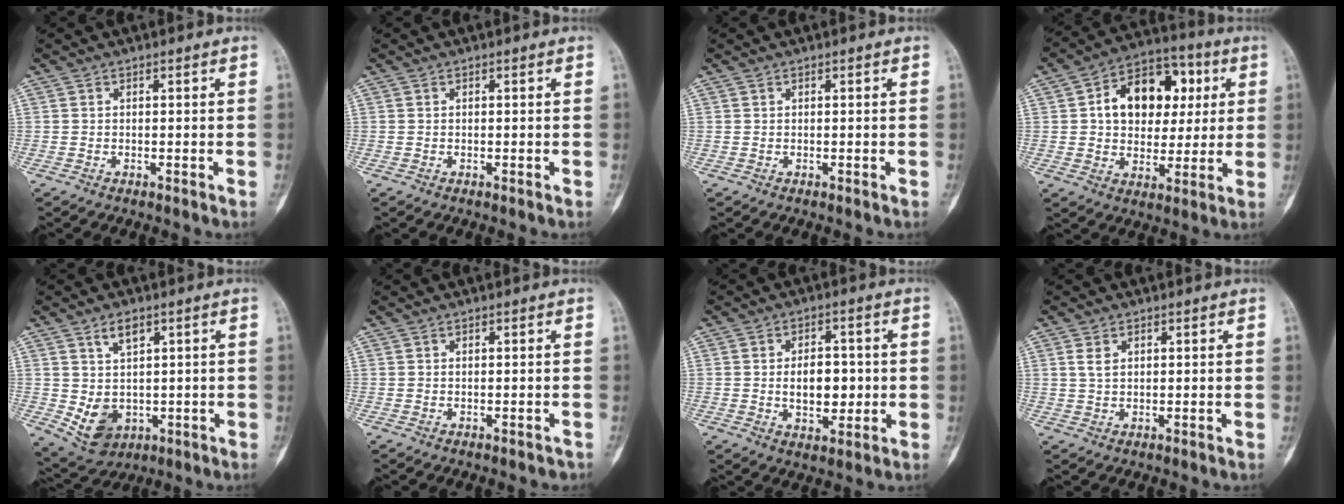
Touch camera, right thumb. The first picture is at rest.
{"total": 0.0}
{"total": 0.0}
{"total": 16.3, "force": [3.5, 11.6, 10.9], "torque": [-0.121, 0.015, 0.051]}
{"total": 9.3, "force": [0.9, 7.0, 6.1], "torque": [-0.075, -0.015, 0.036]}
{"total": 0.8, "force": [-0.3, 0.6, 0.5], "torque": [-0.008, 0.010, 0.000]}
{"total": 8.3, "force": [-0.3, 5.2, 6.5], "torque": [-0.074, 0.002, 0.000]}
{"total": 2.7, "force": [1.0, 1.7, 1.8], "torque": [-0.032, 0.001, 0.023]}